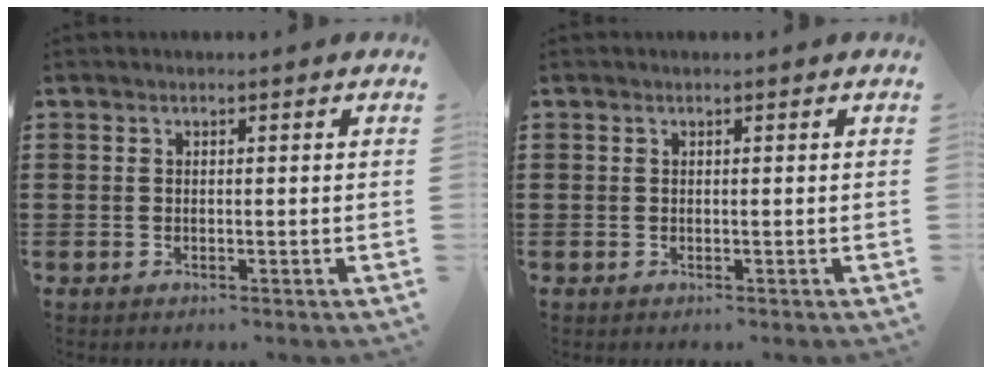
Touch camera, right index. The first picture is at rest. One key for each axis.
{"total": 0.0}